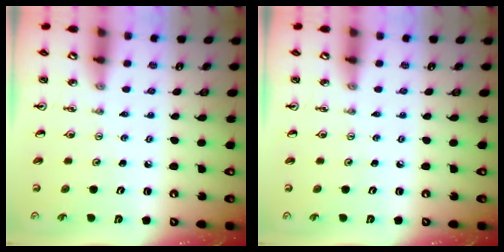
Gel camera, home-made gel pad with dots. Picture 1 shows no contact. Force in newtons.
{"total": 0.0}